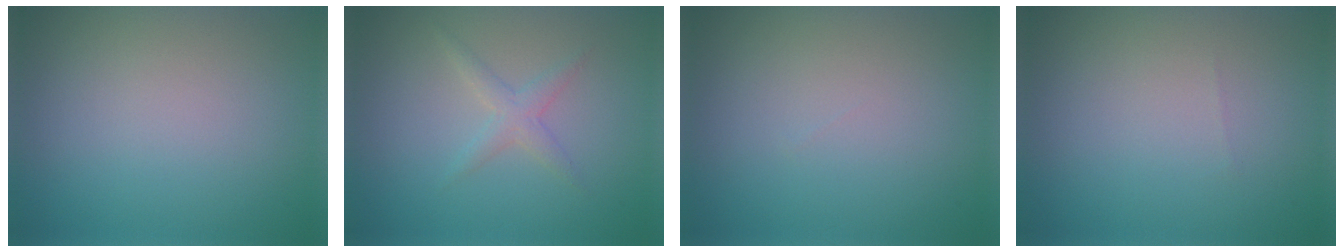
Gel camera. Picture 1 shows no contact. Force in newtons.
{"total": 1.6, "press": 1.6, "slide": 0.0}
{"total": 0.0}
{"total": 0.0}